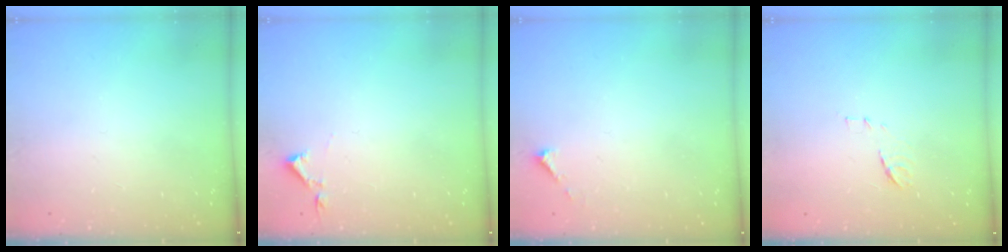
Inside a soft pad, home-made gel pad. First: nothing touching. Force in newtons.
{"total": 2.9, "press": 2.9, "slide": 0.5}
{"total": 2.1, "press": 2.1, "slide": 0.2}
{"total": 6.8, "press": 6.8, "slide": 0.5}